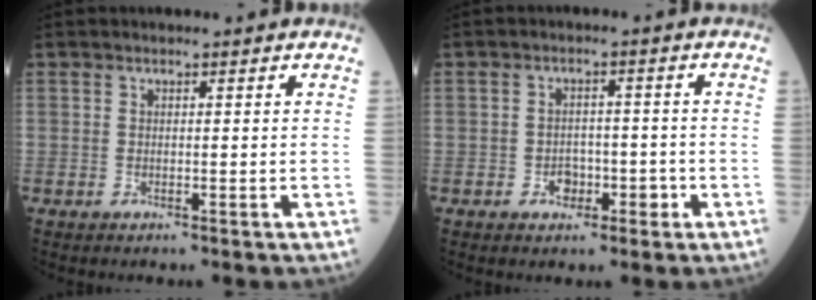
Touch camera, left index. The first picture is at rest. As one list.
[{"total": 3.4, "force": [-1.5, 2.4, 1.8], "torque": [-0.020, 0.010, -0.018]}]